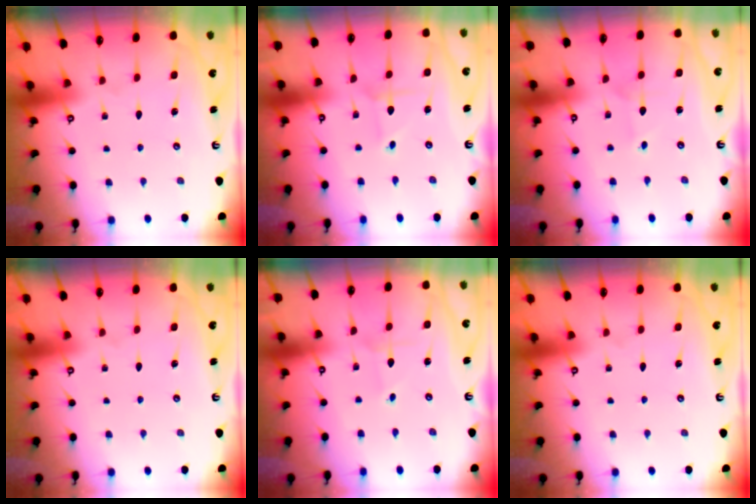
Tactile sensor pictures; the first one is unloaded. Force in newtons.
{"total": 0.9, "press": 0.9, "slide": 0.0}
{"total": 1.8, "press": 1.8, "slide": 0.2}
{"total": 0.0}
{"total": 0.7, "press": 0.7, "slide": 0.0}
{"total": 0.0}